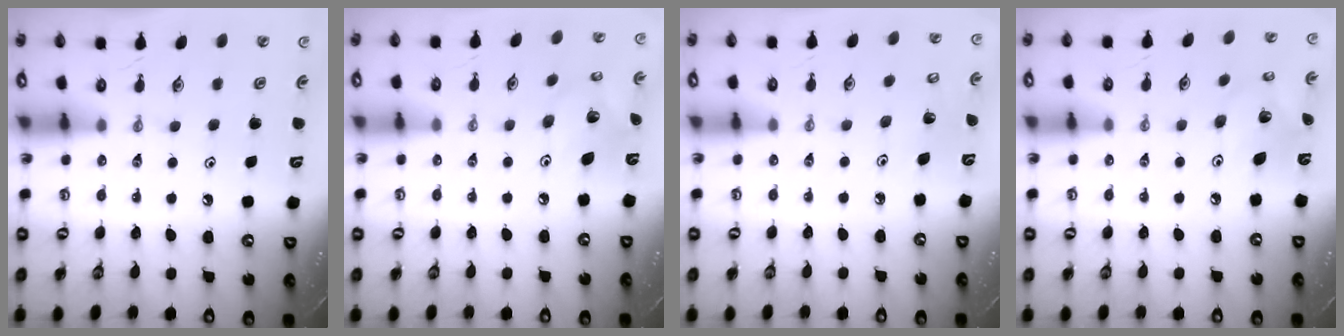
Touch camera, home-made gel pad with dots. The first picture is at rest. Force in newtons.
{"total": 7.1, "press": 7.1, "slide": 0.4}
{"total": 3.0, "press": 3.0, "slide": 0.2}
{"total": 7.1, "press": 7.1, "slide": 0.4}